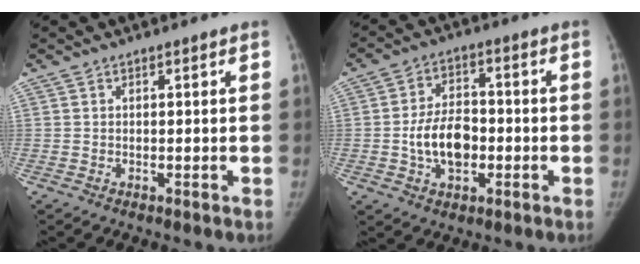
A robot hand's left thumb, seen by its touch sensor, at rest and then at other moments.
{"total": 10.1, "force": [-1.9, 6.6, 7.4], "torque": [-0.110, 0.017, -0.036]}